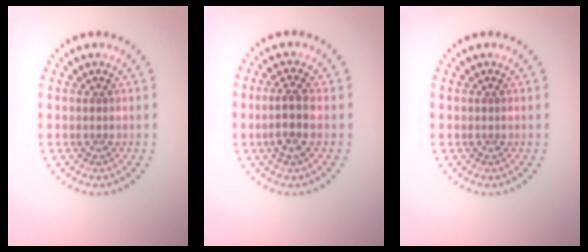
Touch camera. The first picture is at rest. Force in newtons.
{"total": 2.5, "press": 2.3, "slide": 1.0}
{"total": 0.0}